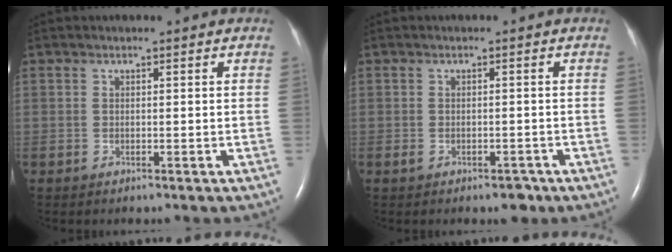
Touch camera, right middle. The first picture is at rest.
{"total": 2.6, "force": [-1.5, 1.4, 1.5], "torque": [-0.017, 0.002, -0.013]}